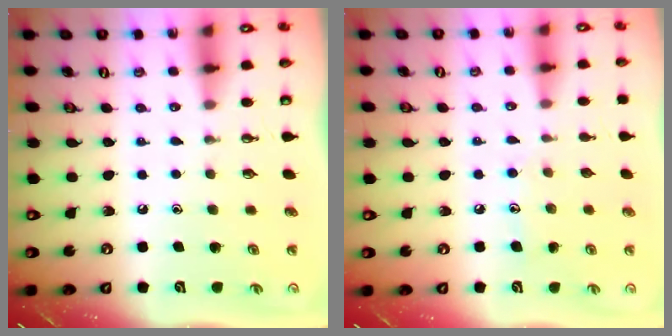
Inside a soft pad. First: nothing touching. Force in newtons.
{"total": 6.2, "press": 6.1, "slide": 0.4}